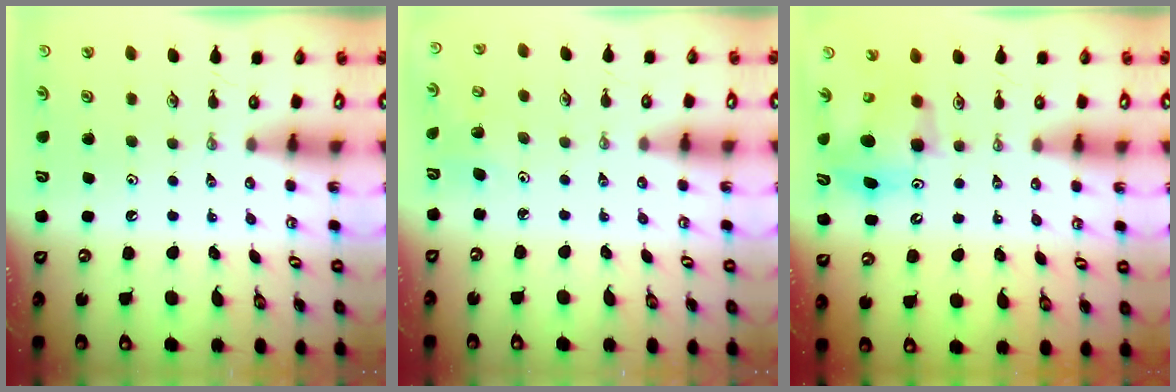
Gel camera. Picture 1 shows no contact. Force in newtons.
{"total": 4.2, "press": 4.1, "slide": 0.8}
{"total": 8.7, "press": 8.7, "slide": 0.4}